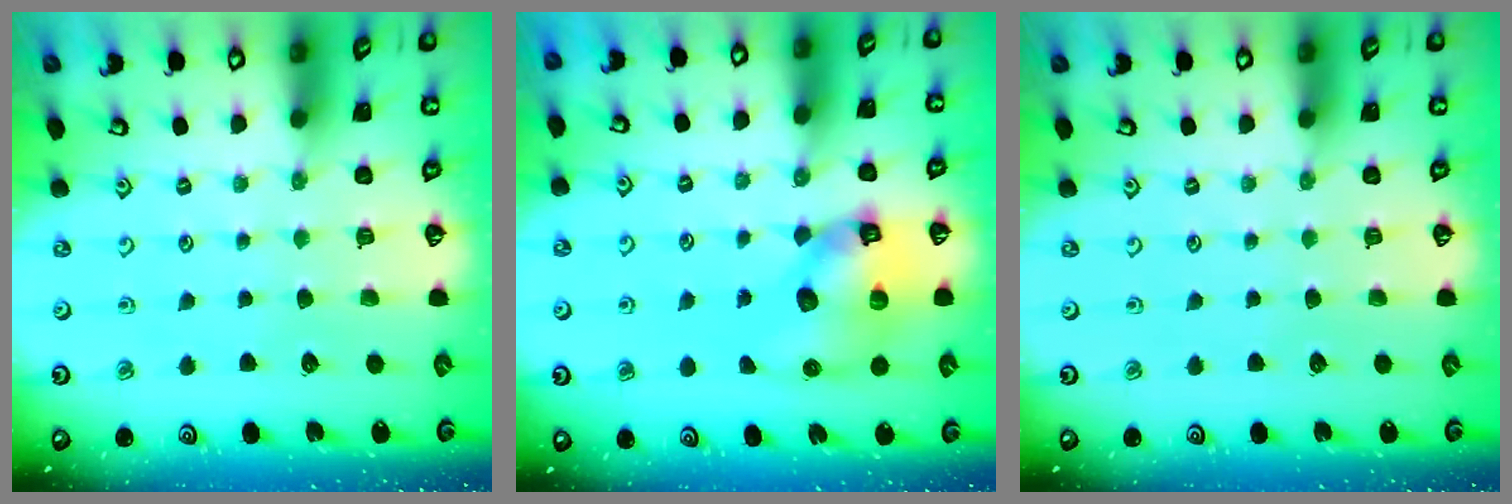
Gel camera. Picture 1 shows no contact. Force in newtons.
{"total": 11.8, "press": 11.7, "slide": 1.9}
{"total": 0.0}